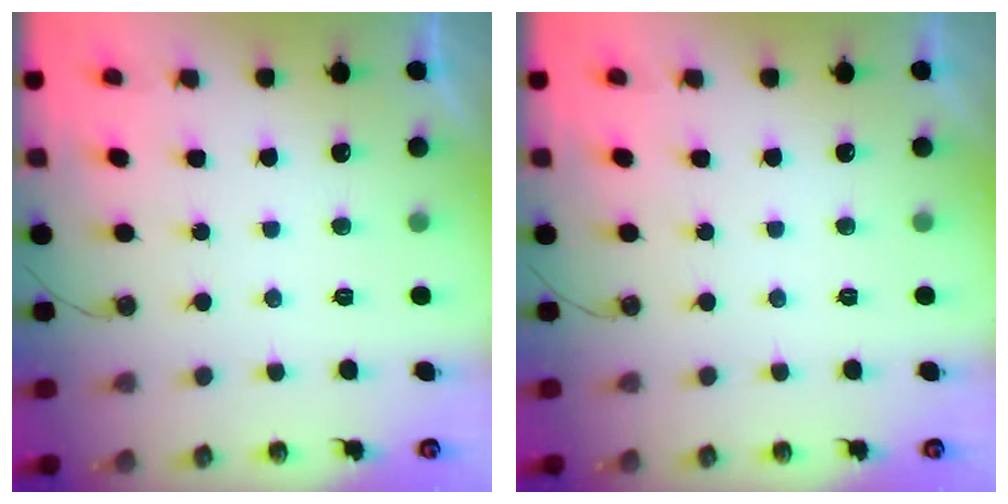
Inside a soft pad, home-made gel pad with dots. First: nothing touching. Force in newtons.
{"total": 0.0}